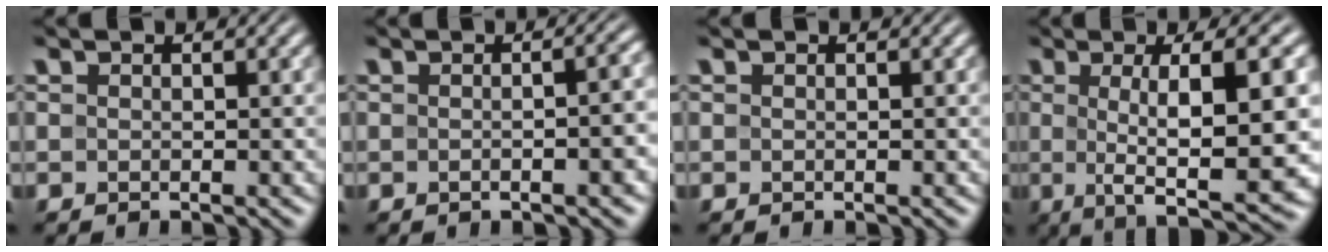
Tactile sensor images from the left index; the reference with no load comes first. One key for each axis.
{"total": 6.9, "fx": -0.3, "fy": 3.3, "fz": 6.0, "tx": -0.011, "ty": 0.021, "tz": -0.021}
{"total": 0.0}
{"total": 11.7, "fx": 0.3, "fy": 3.0, "fz": 11.3, "tx": -0.154, "ty": 0.000, "tz": 0.005}